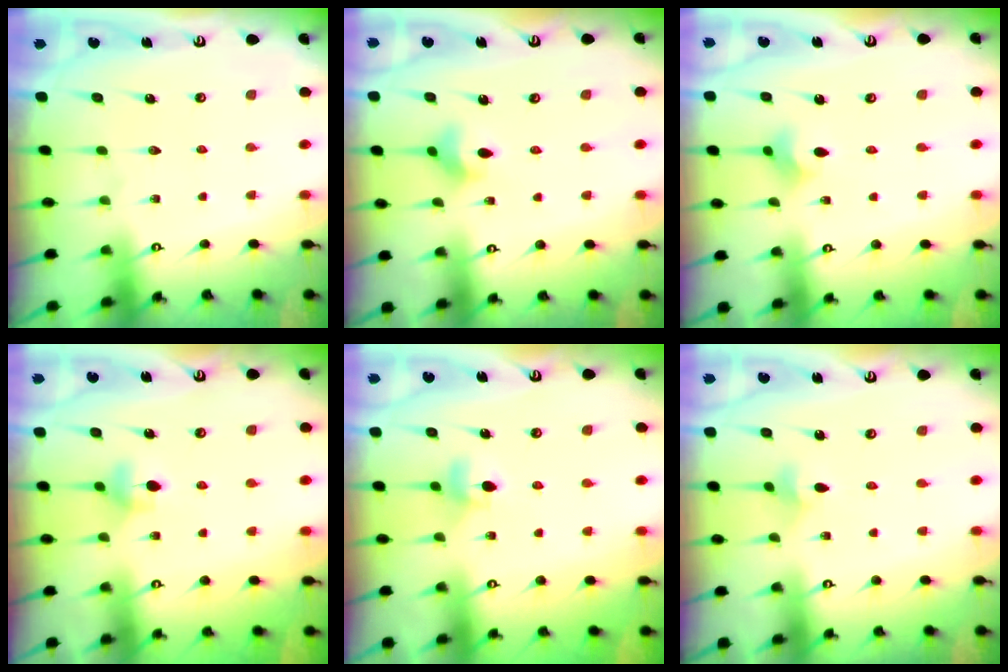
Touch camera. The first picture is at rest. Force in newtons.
{"total": 5.1, "press": 5.0, "slide": 1.1}
{"total": 3.6, "press": 3.6, "slide": 0.4}
{"total": 5.0, "press": 4.9, "slide": 0.9}
{"total": 5.0, "press": 4.9, "slide": 0.5}
{"total": 2.9, "press": 2.9, "slide": 0.5}